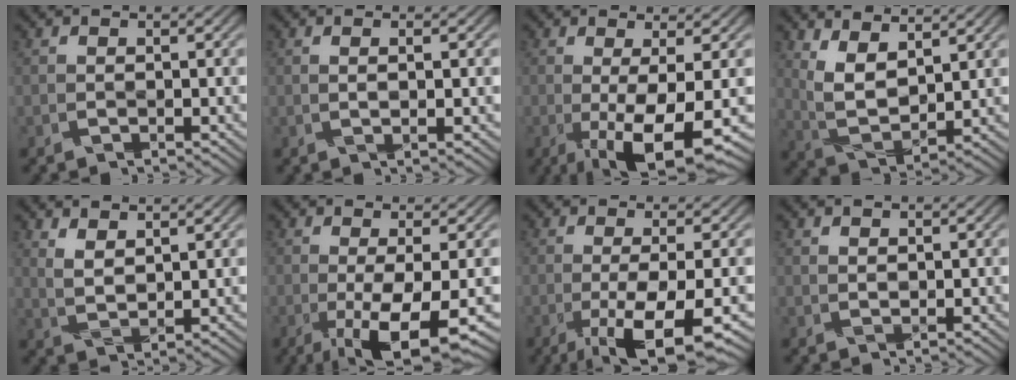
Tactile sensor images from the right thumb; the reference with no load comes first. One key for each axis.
{"total": 1.8, "fx": 0.2, "fy": 0.2, "fz": 1.7, "tx": -0.035, "ty": 0.001, "tz": 0.003}
{"total": 9.3, "fx": -2.2, "fy": 2.5, "fz": 8.7, "tx": -0.150, "ty": -0.011, "tz": -0.026}
{"total": 7.1, "fx": 4.2, "fy": 2.9, "fz": 5.0, "tx": -0.116, "ty": -0.005, "tz": 0.090}
{"total": 3.8, "fx": 2.8, "fy": 0.9, "fz": 2.3, "tx": -0.054, "ty": -0.006, "tz": 0.061}
{"total": 9.2, "fx": -2.4, "fy": 2.5, "fz": 8.5, "tx": -0.141, "ty": -0.013, "tz": -0.031}
{"total": 9.5, "fx": -3.4, "fy": 2.5, "fz": 8.4, "tx": -0.135, "ty": -0.007, "tz": -0.051}
{"total": 1.0, "fx": 0.7, "fy": 0.4, "fz": 0.4, "tx": -0.014, "ty": -0.003, "tz": 0.016}